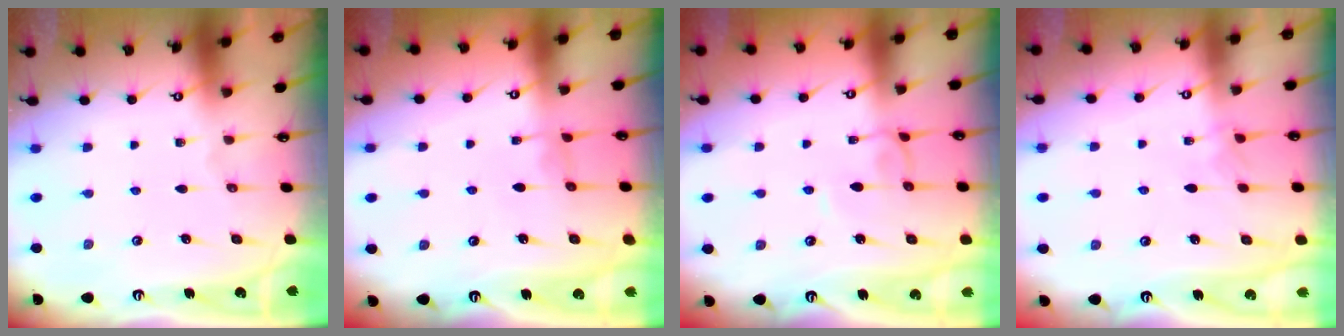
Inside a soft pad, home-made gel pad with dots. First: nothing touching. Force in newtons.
{"total": 1.4, "press": 1.4, "slide": 0.5}
{"total": 2.6, "press": 2.6, "slide": 0.2}
{"total": 1.1, "press": 1.0, "slide": 0.4}